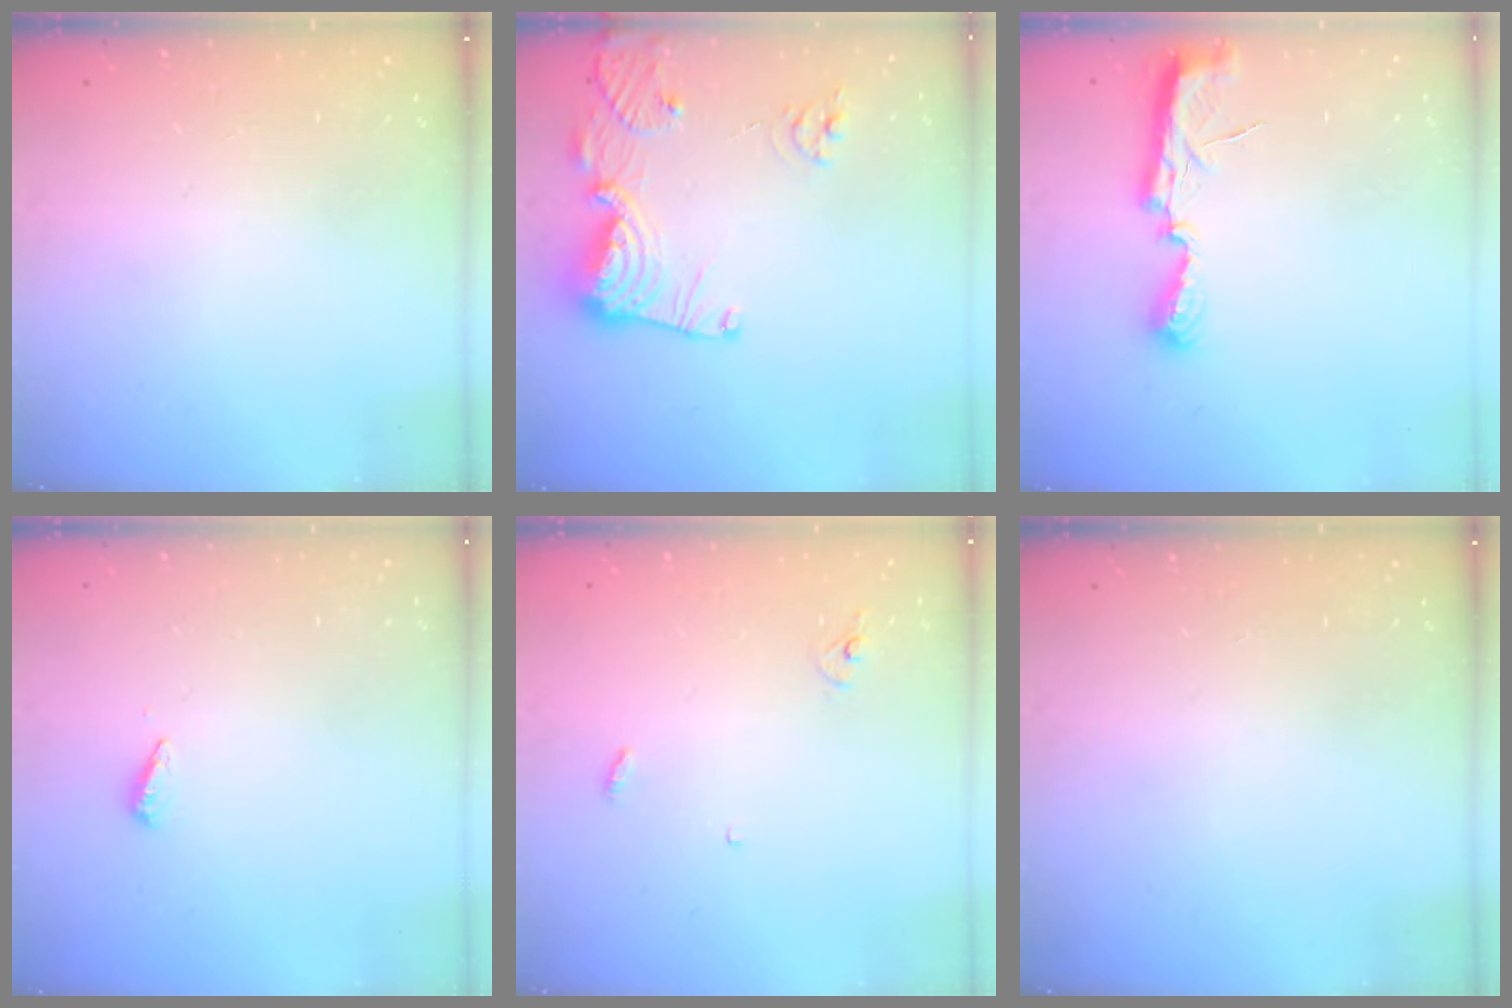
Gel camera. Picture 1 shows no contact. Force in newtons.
{"total": 15.3, "press": 15.2, "slide": 1.7}
{"total": 7.2, "press": 7.2, "slide": 0.5}
{"total": 2.9, "press": 2.9, "slide": 0.3}
{"total": 2.9, "press": 2.9, "slide": 0.2}
{"total": 0.0}